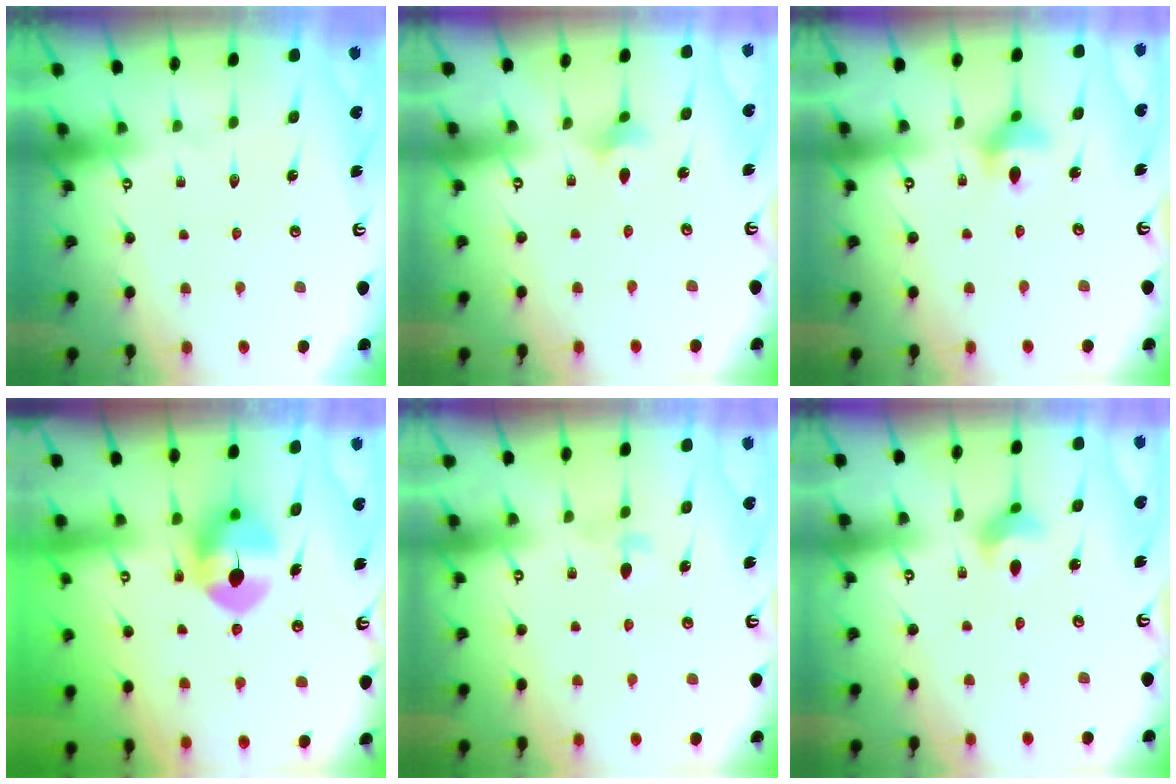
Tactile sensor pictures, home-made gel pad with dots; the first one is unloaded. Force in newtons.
{"total": 1.9, "press": 1.8, "slide": 0.5}
{"total": 7.1, "press": 6.6, "slide": 2.5}
{"total": 9.1, "press": 8.9, "slide": 1.7}
{"total": 3.1, "press": 2.9, "slide": 0.9}
{"total": 4.3, "press": 4.2, "slide": 0.7}